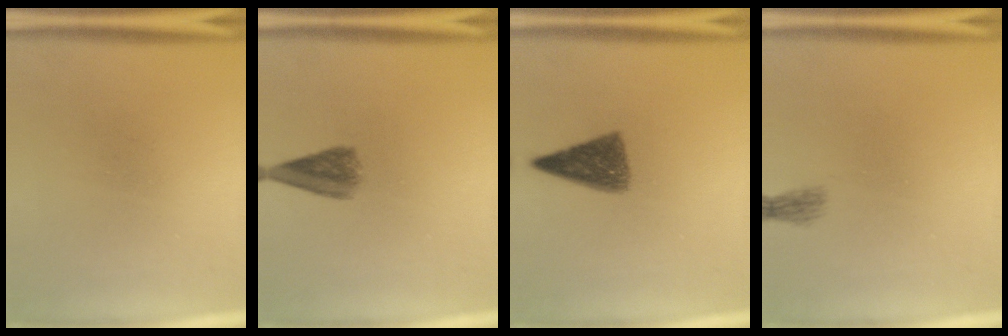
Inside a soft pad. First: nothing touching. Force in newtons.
{"total": 4.5}
{"total": 7.3}
{"total": 1.4}